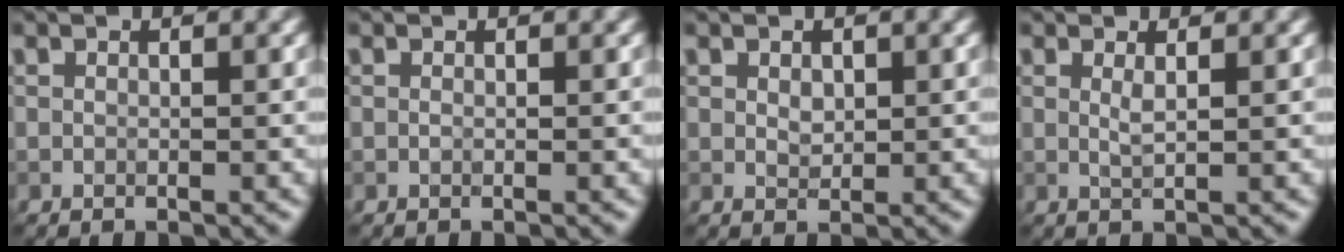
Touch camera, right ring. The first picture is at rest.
{"total": 0.0}
{"total": 1.0, "force": [0.4, 0.7, 0.5], "torque": [-0.012, -0.001, 0.013]}
{"total": 1.1, "force": [0.5, 0.2, 1.0], "torque": [-0.017, 0.003, 0.008]}